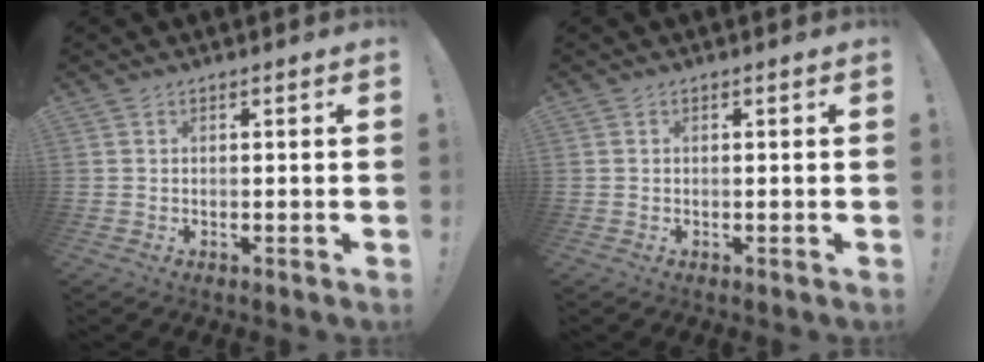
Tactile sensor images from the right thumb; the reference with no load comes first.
{"total": 0.0}